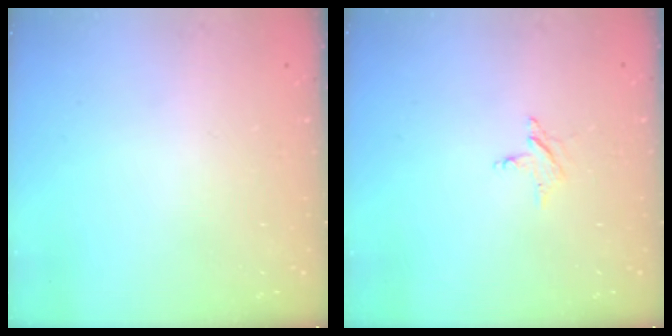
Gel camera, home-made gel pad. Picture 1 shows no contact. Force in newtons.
{"total": 2.4, "press": 2.4, "slide": 0.2}